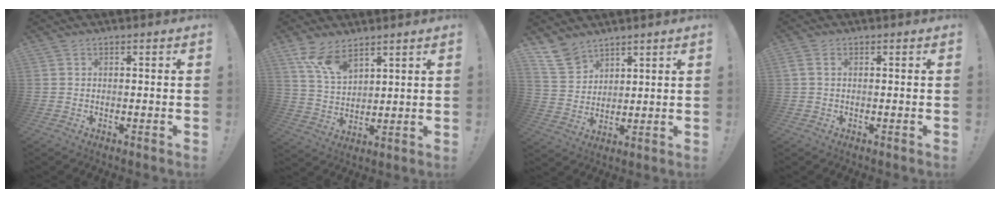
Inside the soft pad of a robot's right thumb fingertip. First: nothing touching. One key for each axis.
{"total": 9.6, "fx": 7.0, "fy": 4.1, "fz": 5.1, "tx": -0.102, "ty": -0.034, "tz": 0.135}
{"total": 9.8, "fx": 7.6, "fy": 5.4, "fz": 2.9, "tx": -0.062, "ty": -0.045, "tz": 0.152}
{"total": 1.8, "fx": 0.5, "fy": 1.0, "fz": 1.4, "tx": -0.030, "ty": 0.005, "tz": 0.009}